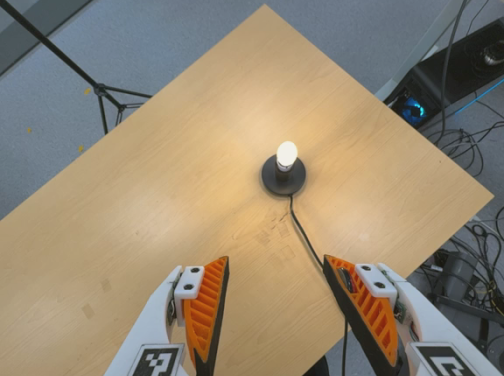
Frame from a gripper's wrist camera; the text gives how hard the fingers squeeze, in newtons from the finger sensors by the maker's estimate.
{"total": 0.0}